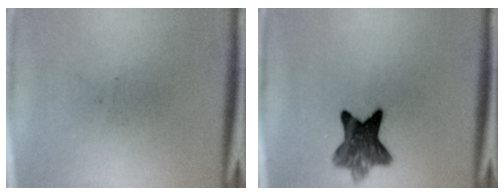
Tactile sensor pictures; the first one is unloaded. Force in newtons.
{"total": 7.9}